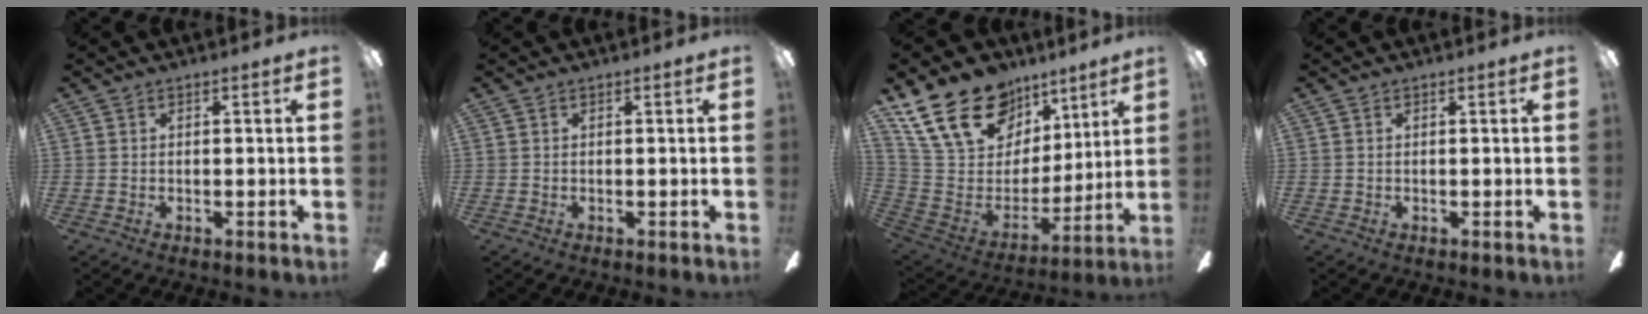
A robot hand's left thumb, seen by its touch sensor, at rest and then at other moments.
{"total": 0.0}
{"total": 23.5, "force": [15.3, 14.0, 11.1], "torque": [-0.204, -0.076, 0.292]}
{"total": 0.0}